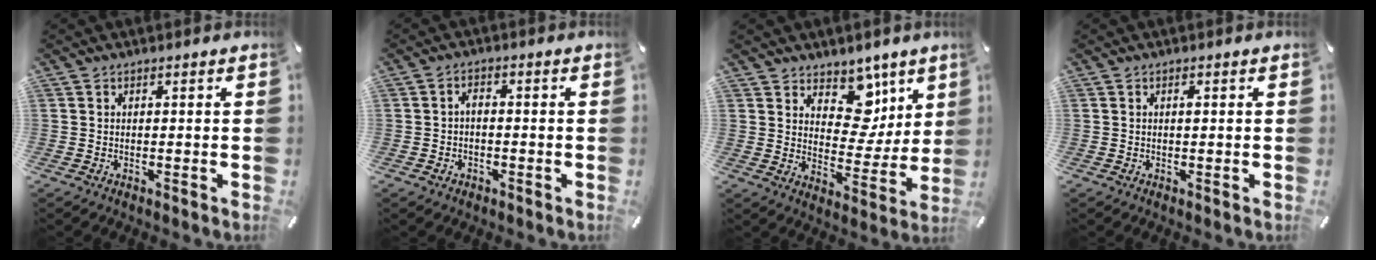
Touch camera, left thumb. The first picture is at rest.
{"total": 2.3, "force": [-1.0, 1.7, 1.3], "torque": [-0.025, 0.007, -0.021]}
{"total": 11.5, "force": [6.5, 8.1, 5.0], "torque": [-0.061, -0.057, 0.119]}
{"total": 0.7, "force": [0.1, 0.2, 0.6], "torque": [-0.013, 0.000, 0.002]}